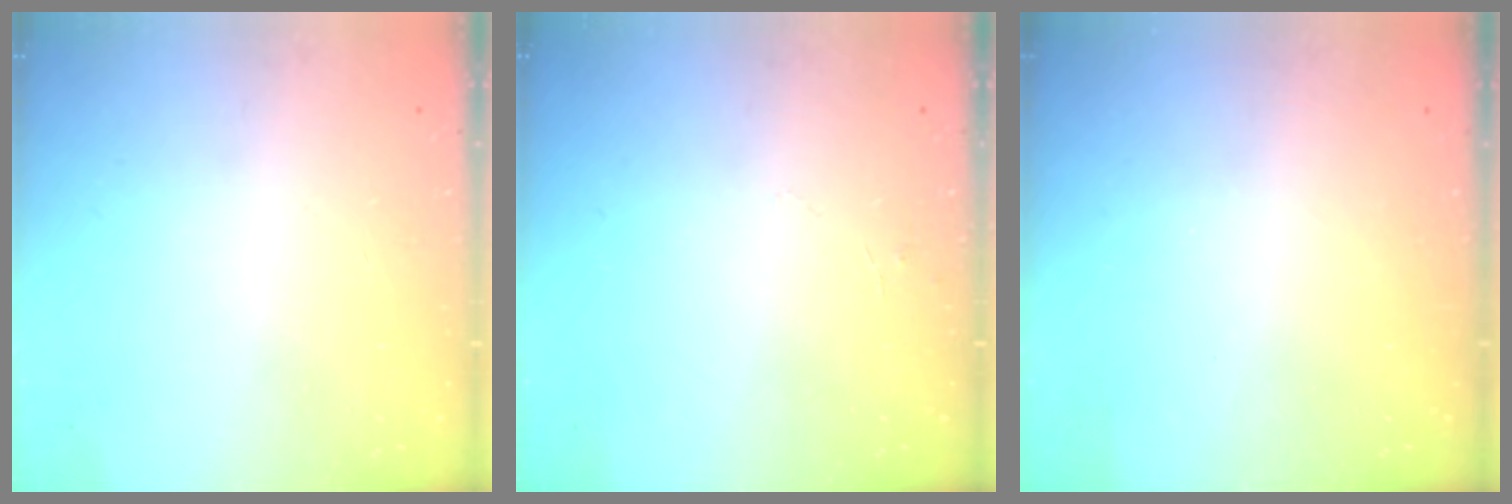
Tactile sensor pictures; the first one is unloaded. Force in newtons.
{"total": 3.6, "press": 3.6, "slide": 0.3}
{"total": 0.0}